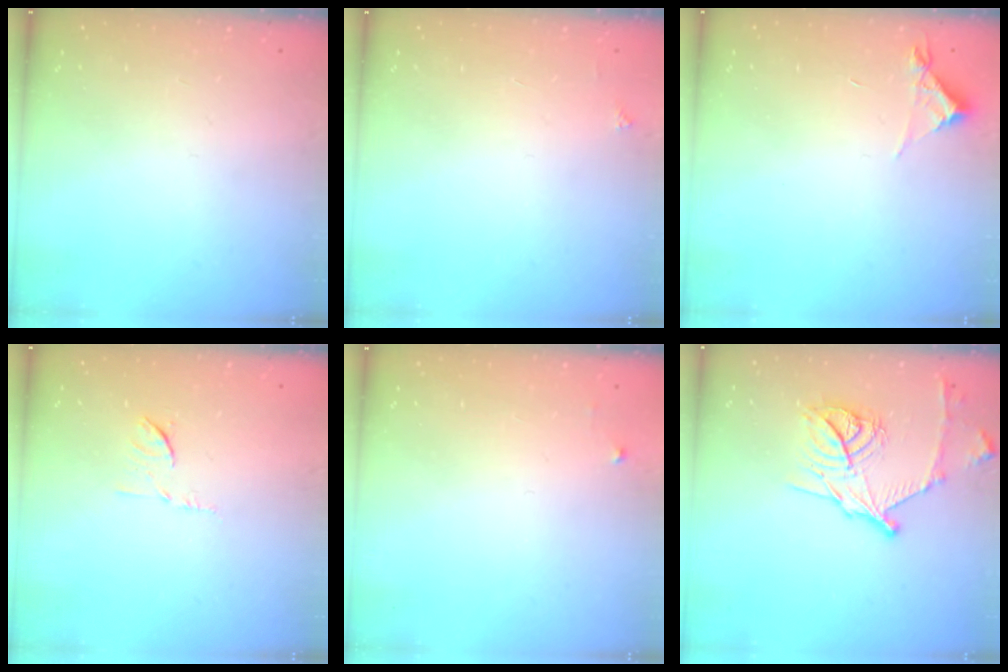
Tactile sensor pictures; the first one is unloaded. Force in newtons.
{"total": 2.0, "press": 2.0, "slide": 0.3}
{"total": 4.4, "press": 4.4, "slide": 0.4}
{"total": 6.1, "press": 6.1, "slide": 0.7}
{"total": 2.5, "press": 2.5, "slide": 0.4}
{"total": 16.4, "press": 16.3, "slide": 1.0}